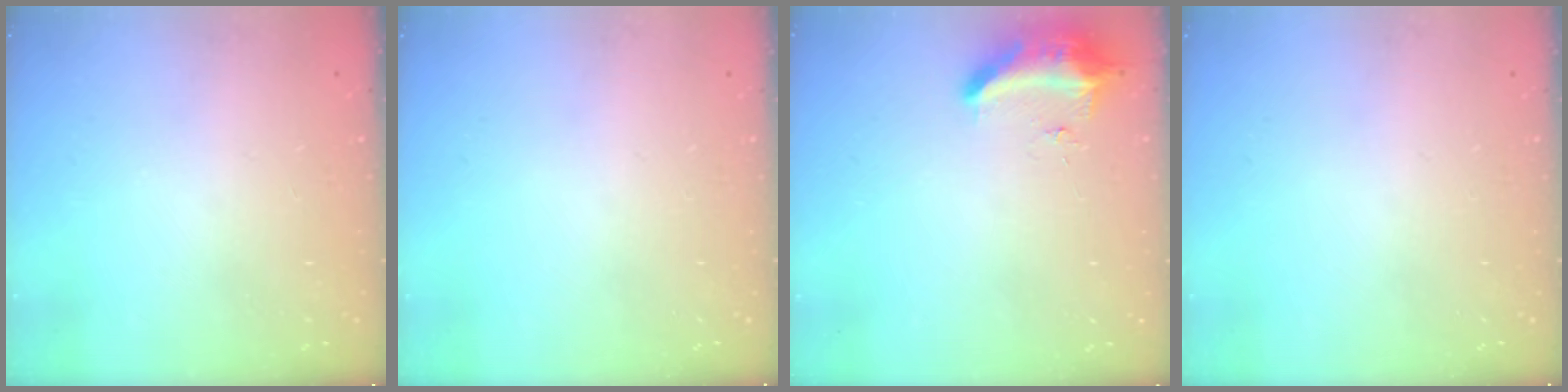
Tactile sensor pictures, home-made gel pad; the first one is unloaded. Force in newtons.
{"total": 0.0}
{"total": 10.2, "press": 9.6, "slide": 3.5}
{"total": 0.0}